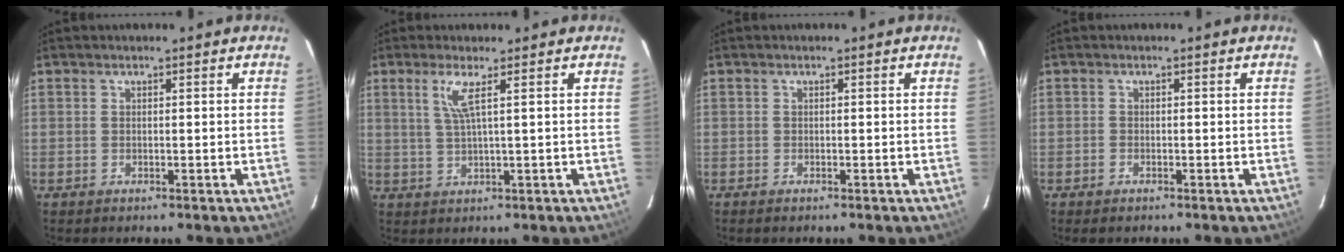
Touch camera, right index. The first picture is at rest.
{"total": 3.7, "force": [1.6, -0.5, 3.3], "torque": [-0.065, -0.003, 0.035]}
{"total": 0.6, "force": [-0.5, 0.1, 0.2], "torque": [-0.006, -0.002, -0.010]}
{"total": 0.9, "force": [-0.7, 0.5, 0.3], "torque": [-0.007, -0.001, -0.014]}